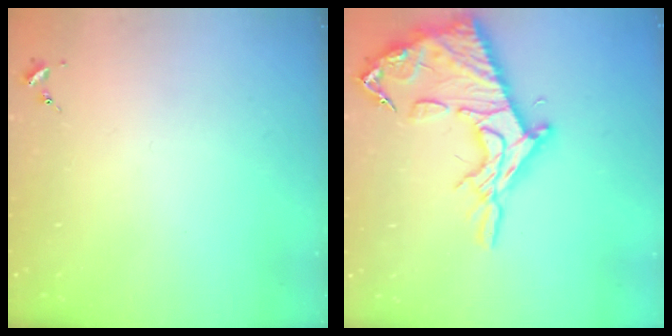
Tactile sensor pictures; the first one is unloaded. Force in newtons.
{"total": 19.4, "press": 19.4, "slide": 1.4}